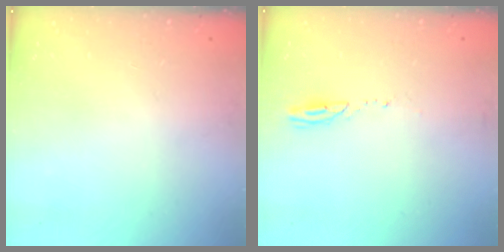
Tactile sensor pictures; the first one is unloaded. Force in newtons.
{"total": 2.4, "press": 2.4, "slide": 0.3}